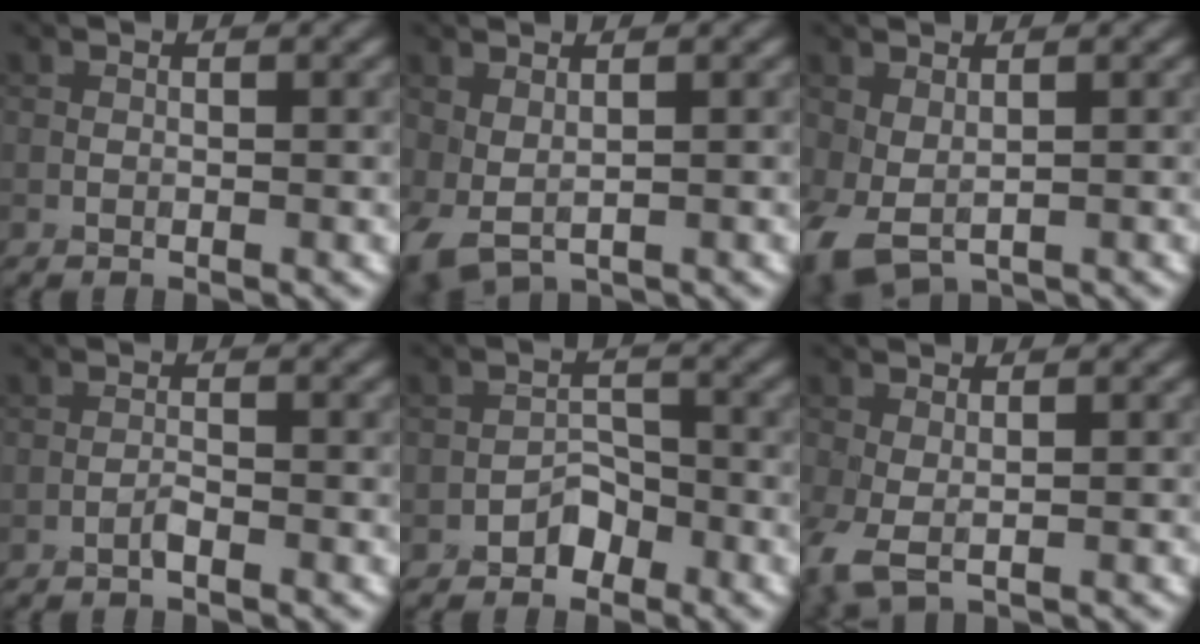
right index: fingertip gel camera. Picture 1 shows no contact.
{"total": 2.1, "force": [0.4, 1.3, 1.7], "torque": [-0.041, -0.005, 0.014]}
{"total": 2.9, "force": [-0.1, 1.8, 2.2], "torque": [-0.059, -0.006, 0.002]}
{"total": 0.8, "force": [-0.6, 0.0, 0.5], "torque": [-0.010, 0.004, -0.014]}
{"total": 1.9, "force": [-1.4, 1.1, 0.6], "torque": [-0.004, 0.011, -0.025]}
{"total": 2.6, "force": [-0.4, 1.3, 2.2], "torque": [-0.062, -0.005, -0.010]}